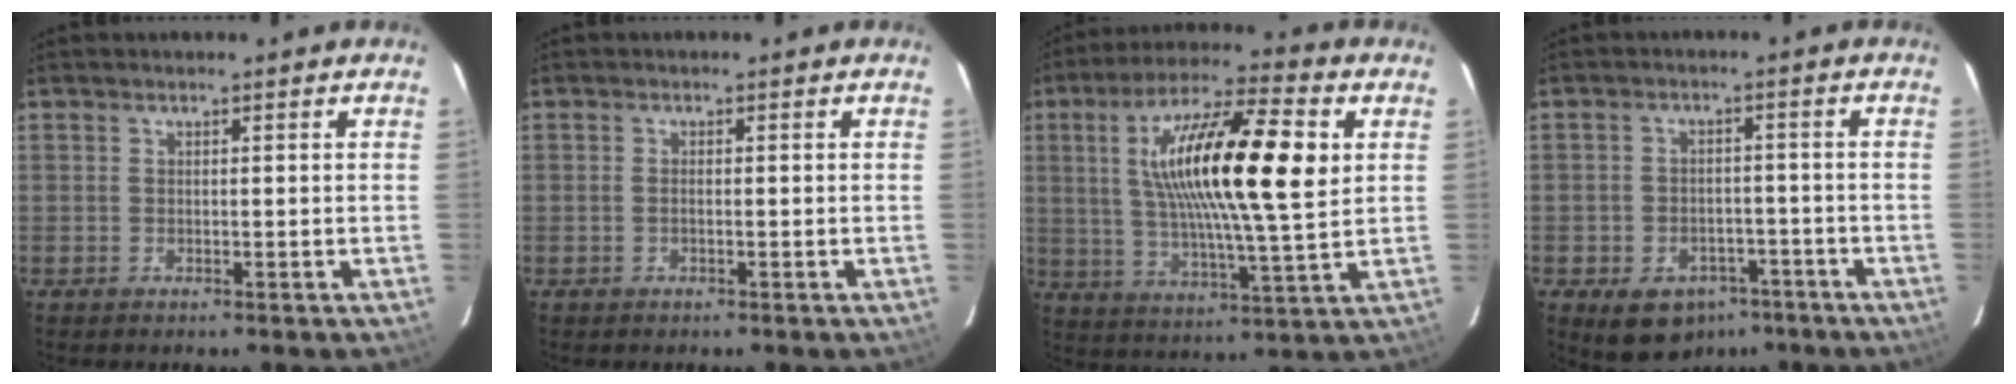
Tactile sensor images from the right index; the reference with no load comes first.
{"total": 0.7, "force": [-0.2, 0.3, 0.6], "torque": [-0.013, 0.001, -0.005]}
{"total": 21.2, "force": [5.0, 4.1, 20.1], "torque": [-0.359, 0.019, 0.081]}
{"total": 10.0, "force": [-5.9, 7.1, 3.9], "torque": [-0.083, 0.018, -0.061]}